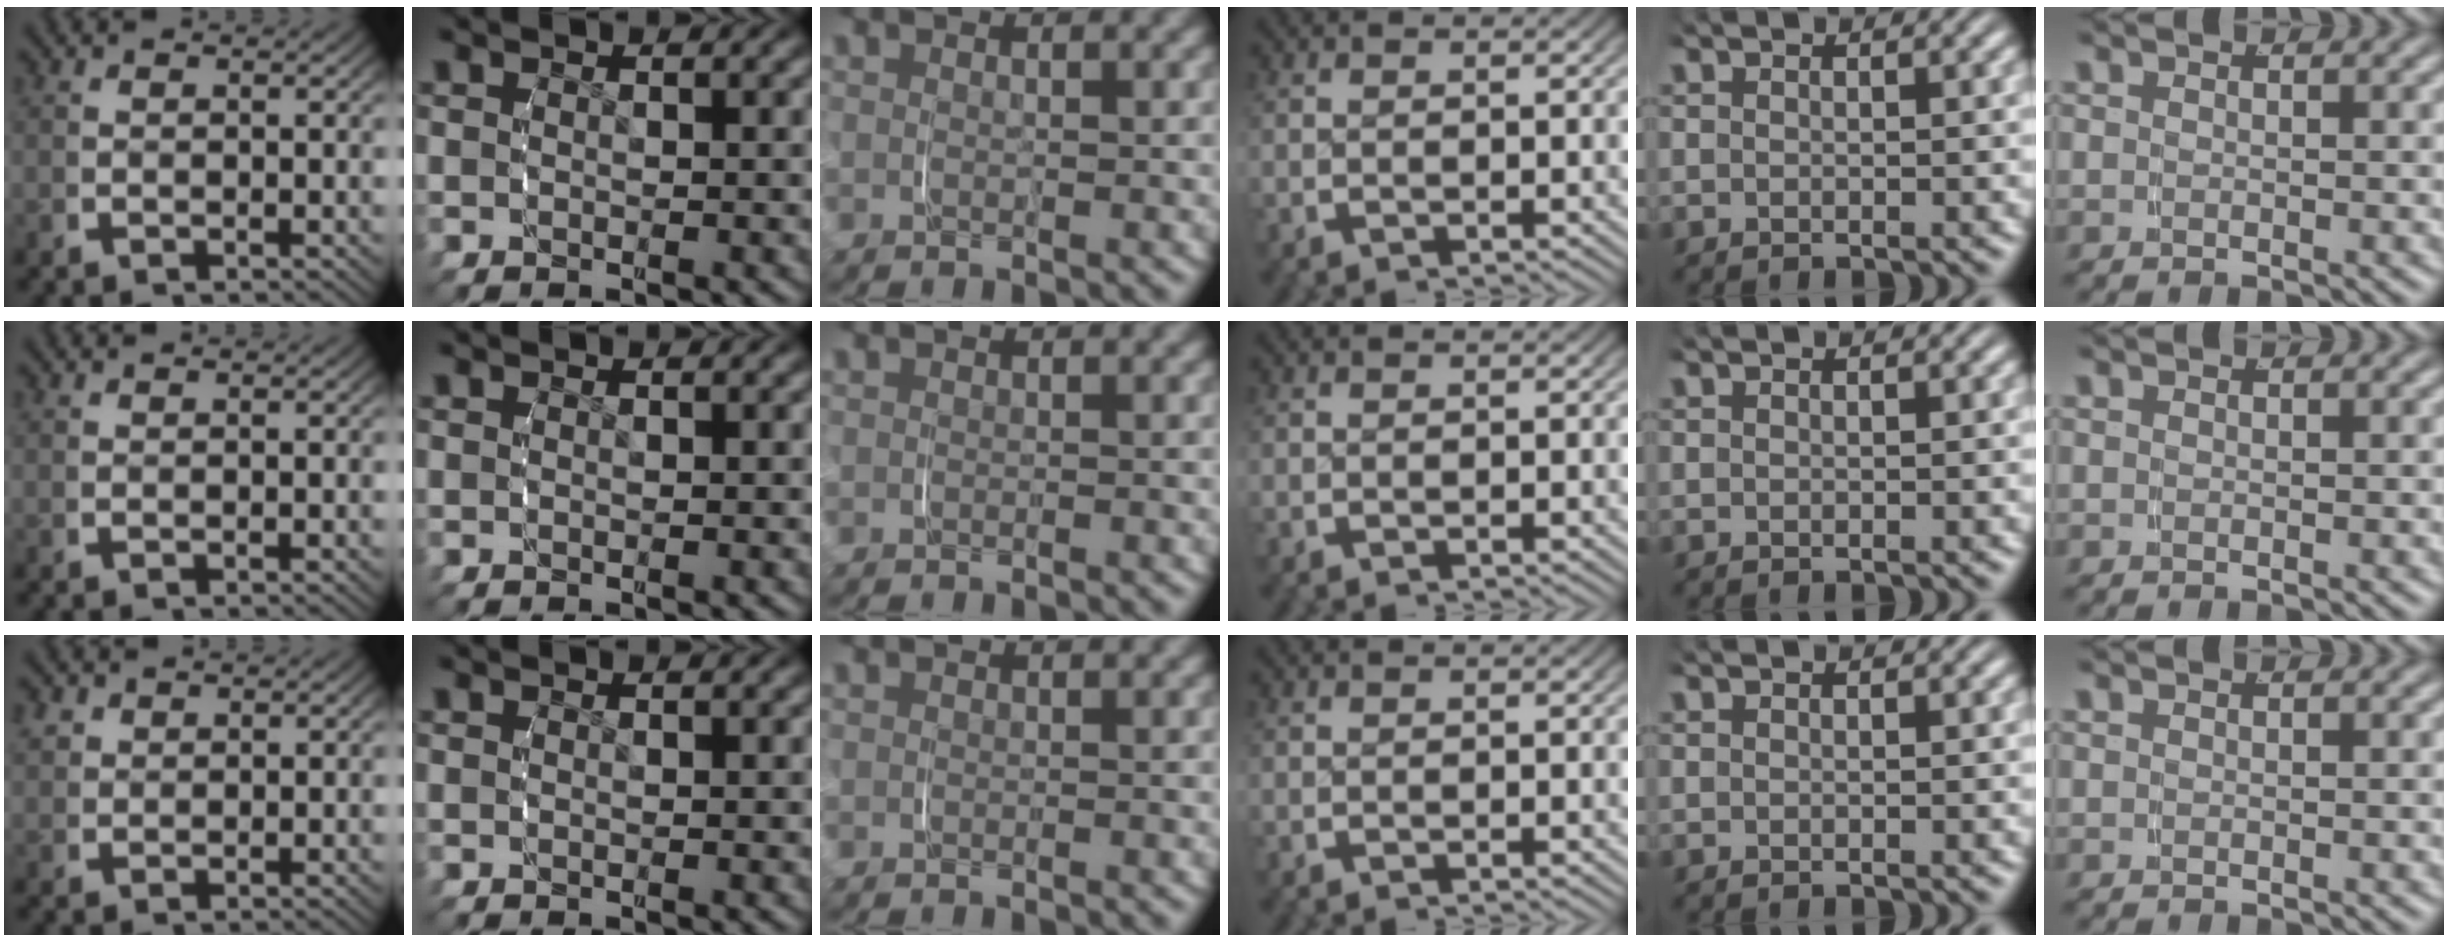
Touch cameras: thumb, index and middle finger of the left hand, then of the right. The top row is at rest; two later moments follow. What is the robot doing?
{"motion": "grasp_and_lifting", "object": "ribbon"}